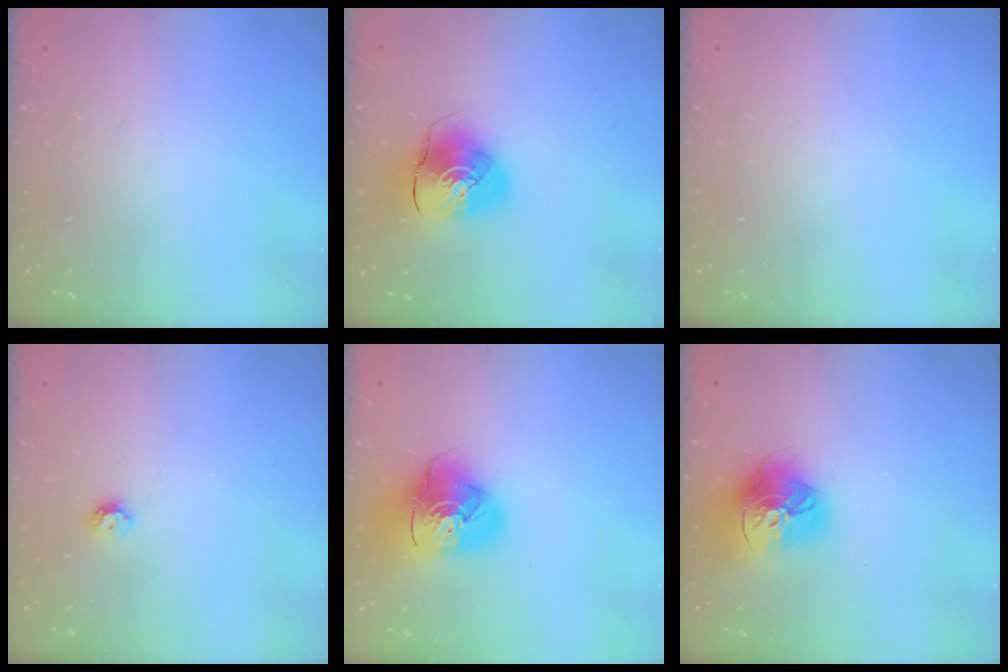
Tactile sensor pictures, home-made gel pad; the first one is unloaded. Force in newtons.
{"total": 10.8, "press": 10.7, "slide": 1.5}
{"total": 0.0}
{"total": 4.9, "press": 4.9, "slide": 0.8}
{"total": 14.9, "press": 14.8, "slide": 1.9}
{"total": 17.9, "press": 17.9, "slide": 1.6}